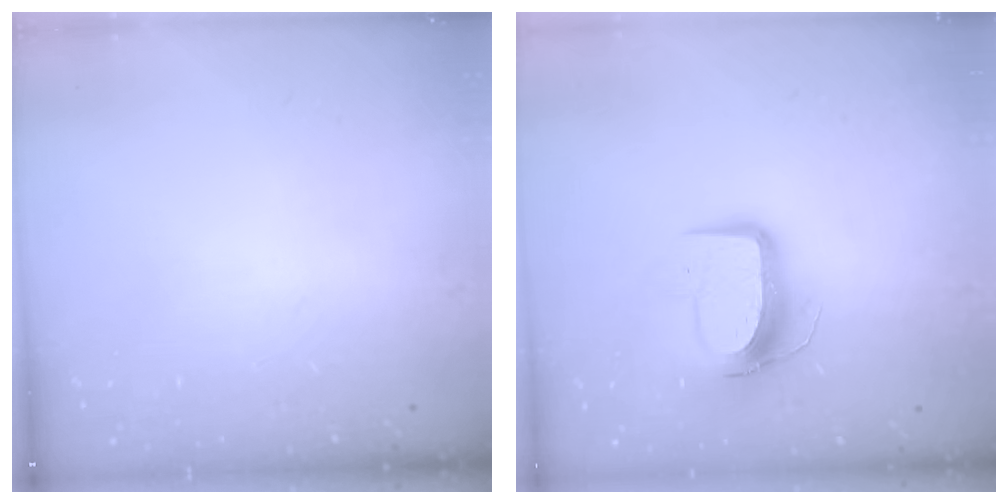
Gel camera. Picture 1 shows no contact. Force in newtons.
{"total": 10.6, "press": 10.6, "slide": 0.2}